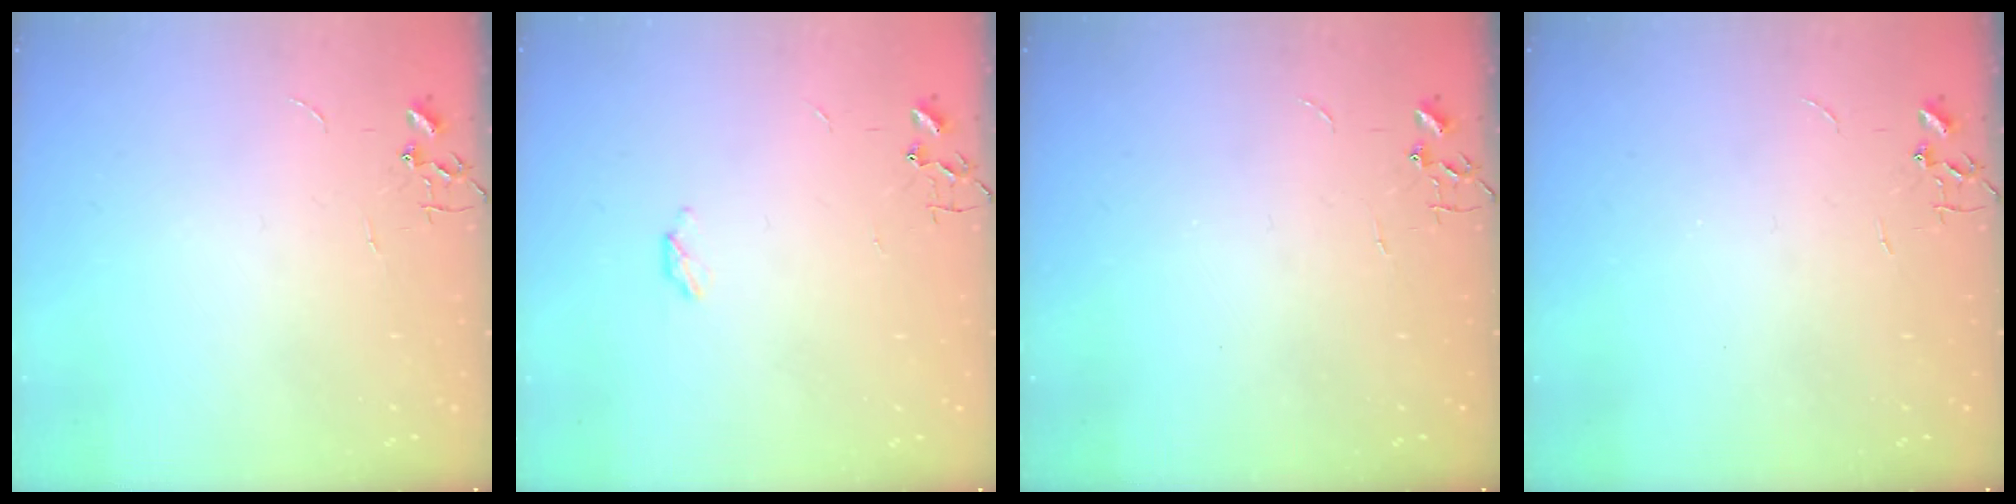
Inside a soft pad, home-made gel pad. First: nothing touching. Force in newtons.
{"total": 2.8, "press": 2.8, "slide": 0.5}
{"total": 0.0}
{"total": 0.0}